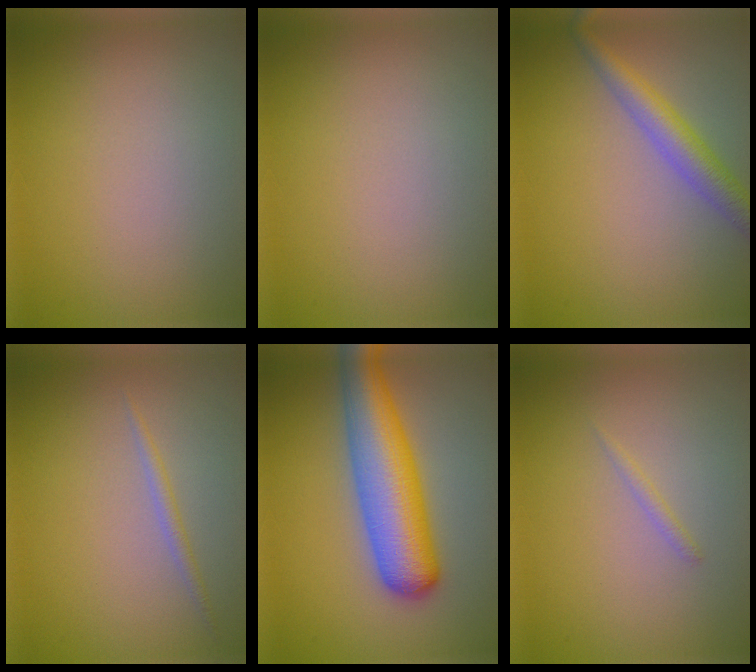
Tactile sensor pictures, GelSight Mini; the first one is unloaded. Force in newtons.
{"total": 0.0}
{"total": 3.5, "press": 3.5, "slide": 0.1}
{"total": 1.0, "press": 1.0, "slide": 0.0}
{"total": 7.9, "press": 7.8, "slide": 0.4}
{"total": 0.6, "press": 0.6, "slide": 0.1}